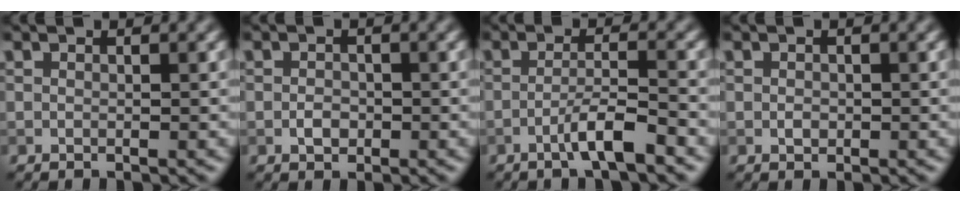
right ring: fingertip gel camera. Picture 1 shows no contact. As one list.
[{"total": 1.4, "force": [-0.5, 1.0, 0.9], "torque": [-0.014, 0.000, -0.010]}, {"total": 3.5, "force": [-1.9, 0.4, 2.9], "torque": [-0.048, 0.010, -0.041]}, {"total": 0.7, "force": [-0.1, 0.6, 0.4], "torque": [-0.005, -0.002, -0.003]}]